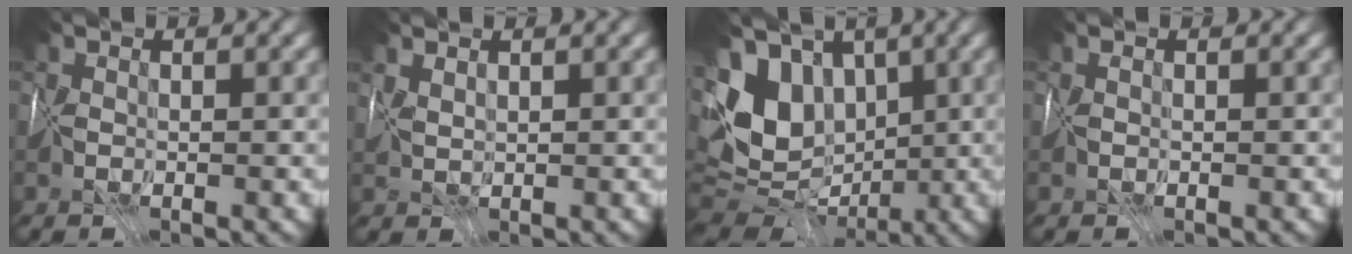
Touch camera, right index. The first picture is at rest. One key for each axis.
{"total": 1.4, "fx": 1.3, "fy": -0.3, "fz": -0.3, "tx": -0.003, "ty": 0.008, "tz": 0.027}
{"total": 8.3, "fx": 1.5, "fy": 6.2, "fz": 5.3, "tx": -0.112, "ty": 0.006, "tz": 0.013}
{"total": 0.0}